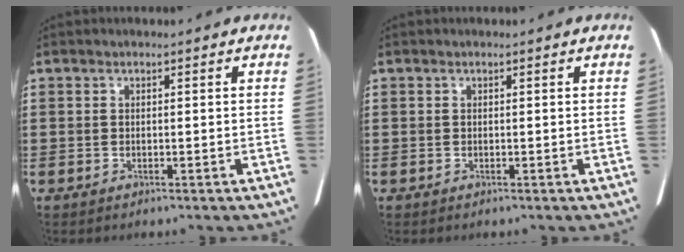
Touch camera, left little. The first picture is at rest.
{"total": 0.0}